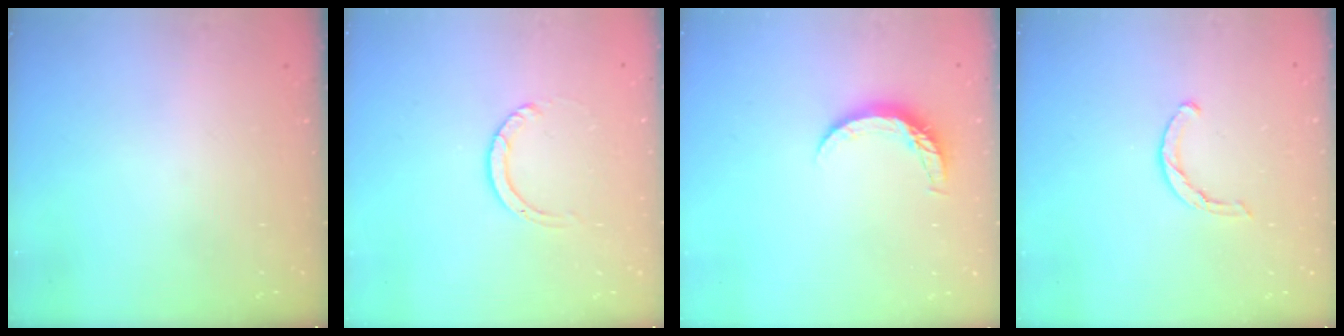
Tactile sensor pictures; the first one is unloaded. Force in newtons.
{"total": 3.5, "press": 3.5, "slide": 0.2}
{"total": 6.6, "press": 6.5, "slide": 0.6}
{"total": 3.5, "press": 3.5, "slide": 0.5}